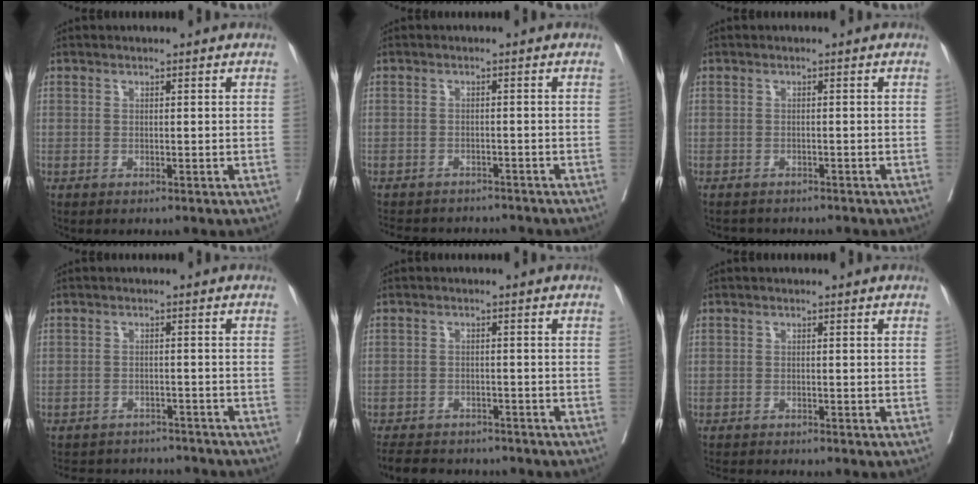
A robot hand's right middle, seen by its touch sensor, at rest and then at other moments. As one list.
[{"total": 9.3, "force": [-8.6, 2.9, 2.0], "torque": [-0.035, 0.006, -0.108]}, {"total": 4.7, "force": [-4.2, 1.8, 1.1], "torque": [-0.018, -0.002, -0.053]}, {"total": 11.4, "force": [-10.8, 3.2, 2.1], "torque": [-0.039, 0.015, -0.134]}, {"total": 11.1, "force": [-9.9, 3.6, 3.4], "torque": [-0.072, -0.001, -0.131]}, {"total": 3.9, "force": [-3.8, 0.0, 1.0], "torque": [-0.009, -0.011, -0.062]}]